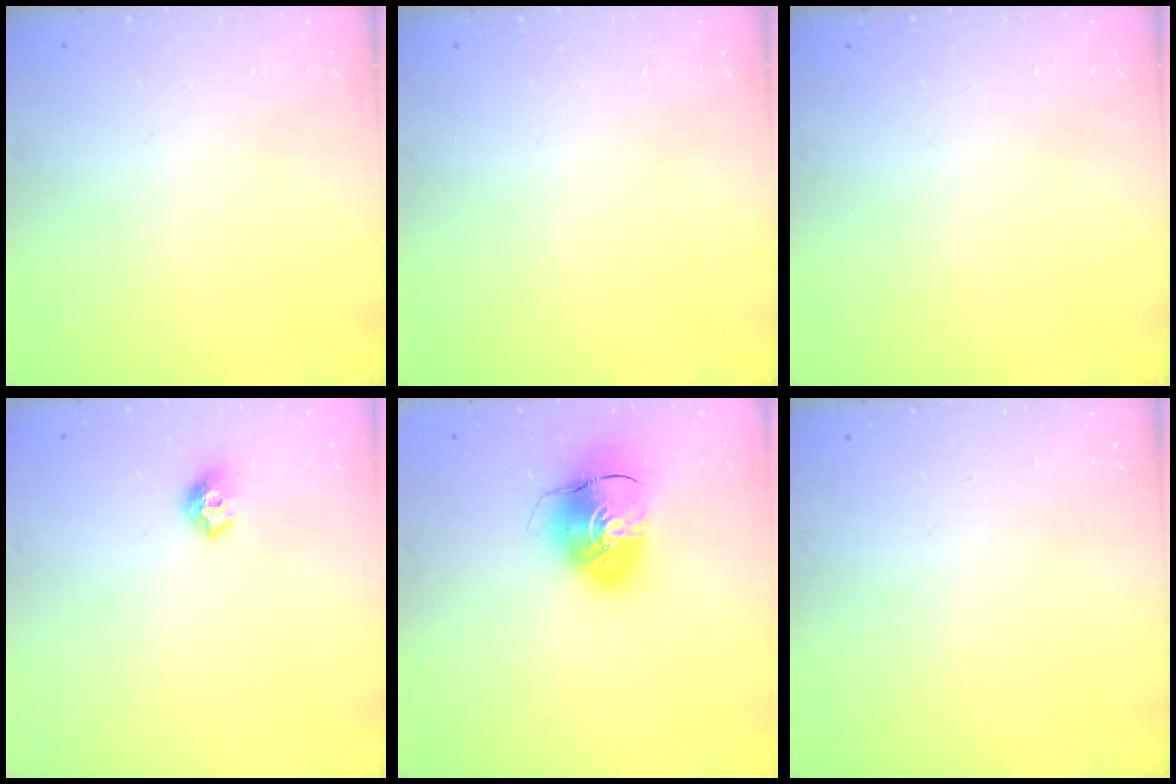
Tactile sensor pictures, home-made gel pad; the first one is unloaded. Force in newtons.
{"total": 0.0}
{"total": 0.0}
{"total": 7.9, "press": 7.8, "slide": 0.7}
{"total": 9.9, "press": 9.8, "slide": 1.4}
{"total": 0.0}